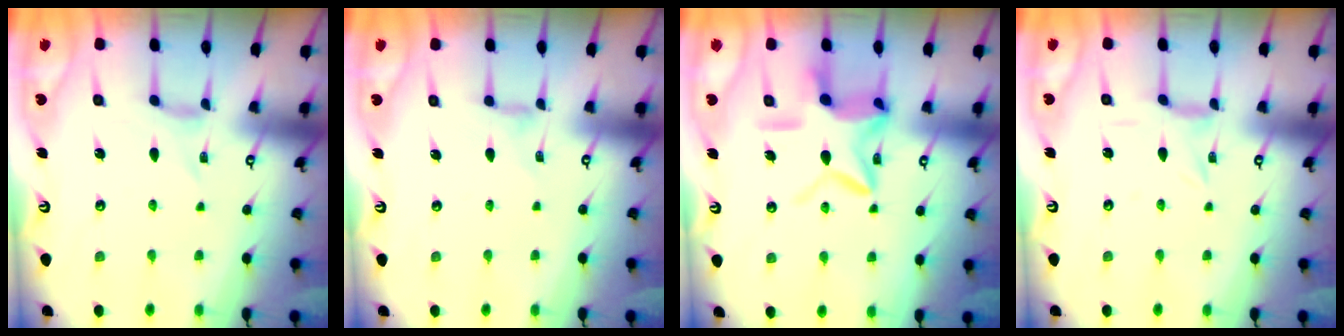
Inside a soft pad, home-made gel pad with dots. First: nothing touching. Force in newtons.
{"total": 1.4, "press": 1.4, "slide": 0.4}
{"total": 14.5, "press": 14.5, "slide": 1.2}
{"total": 1.0, "press": 0.9, "slide": 0.4}